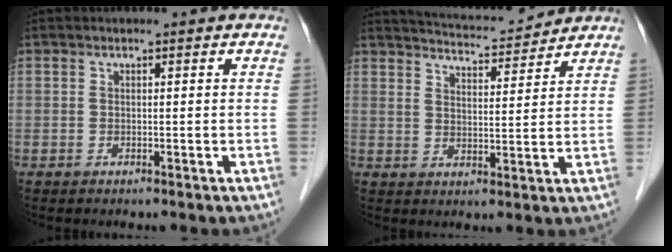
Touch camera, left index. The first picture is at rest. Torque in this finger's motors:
{"motor_torque": [0.45, -0.66, 0.01, 0.01]}